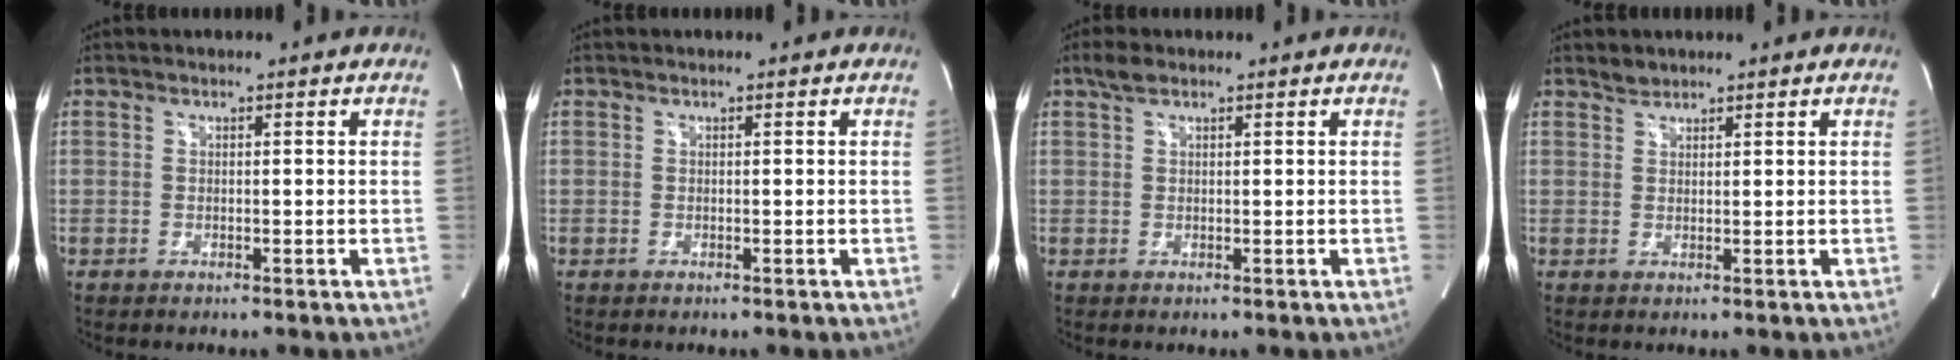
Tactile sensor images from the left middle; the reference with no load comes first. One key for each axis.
{"total": 0.0}
{"total": 1.9, "fx": 1.4, "fy": 0.8, "fz": 1.1, "tx": -0.028, "ty": 0.013, "tz": 0.029}
{"total": 1.4, "fx": 1.3, "fy": 0.5, "fz": 0.1, "tx": -0.004, "ty": 0.001, "tz": 0.025}